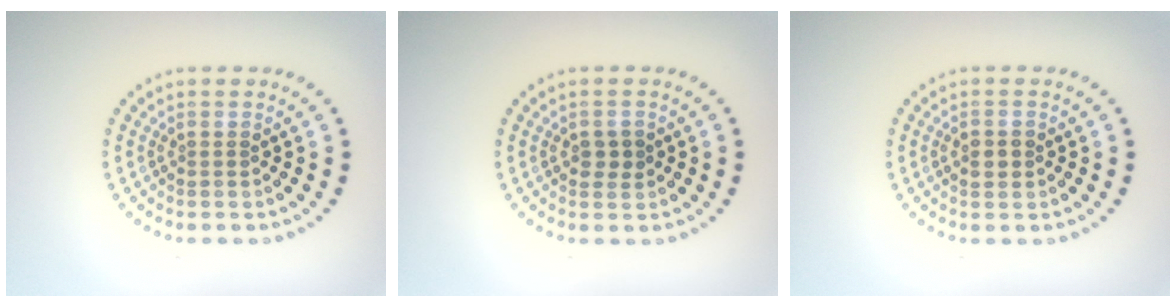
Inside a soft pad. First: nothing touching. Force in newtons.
{"total": 1.5, "press": 1.5, "slide": 0.1}
{"total": 1.9, "press": 1.9, "slide": 0.1}